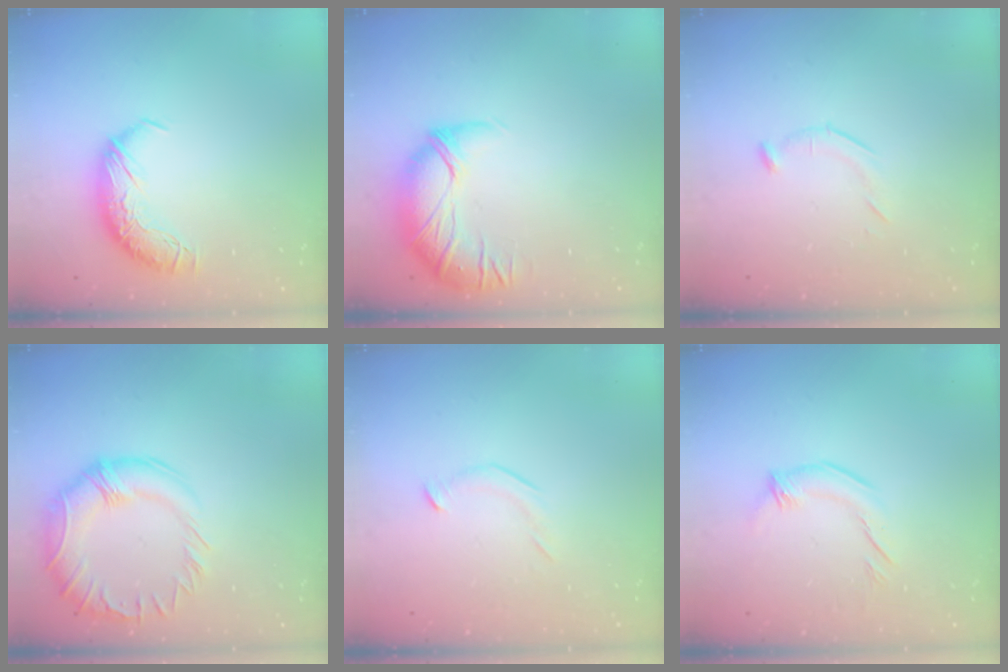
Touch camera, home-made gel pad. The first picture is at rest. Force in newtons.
{"total": 2.8, "press": 1.3, "slide": 2.4}
{"total": 6.1, "press": 6.0, "slide": 1.2}
{"total": 7.2, "press": 6.1, "slide": 3.8}
{"total": 5.2, "press": 5.1, "slide": 1.0}
{"total": 2.3, "press": 2.3, "slide": 0.6}